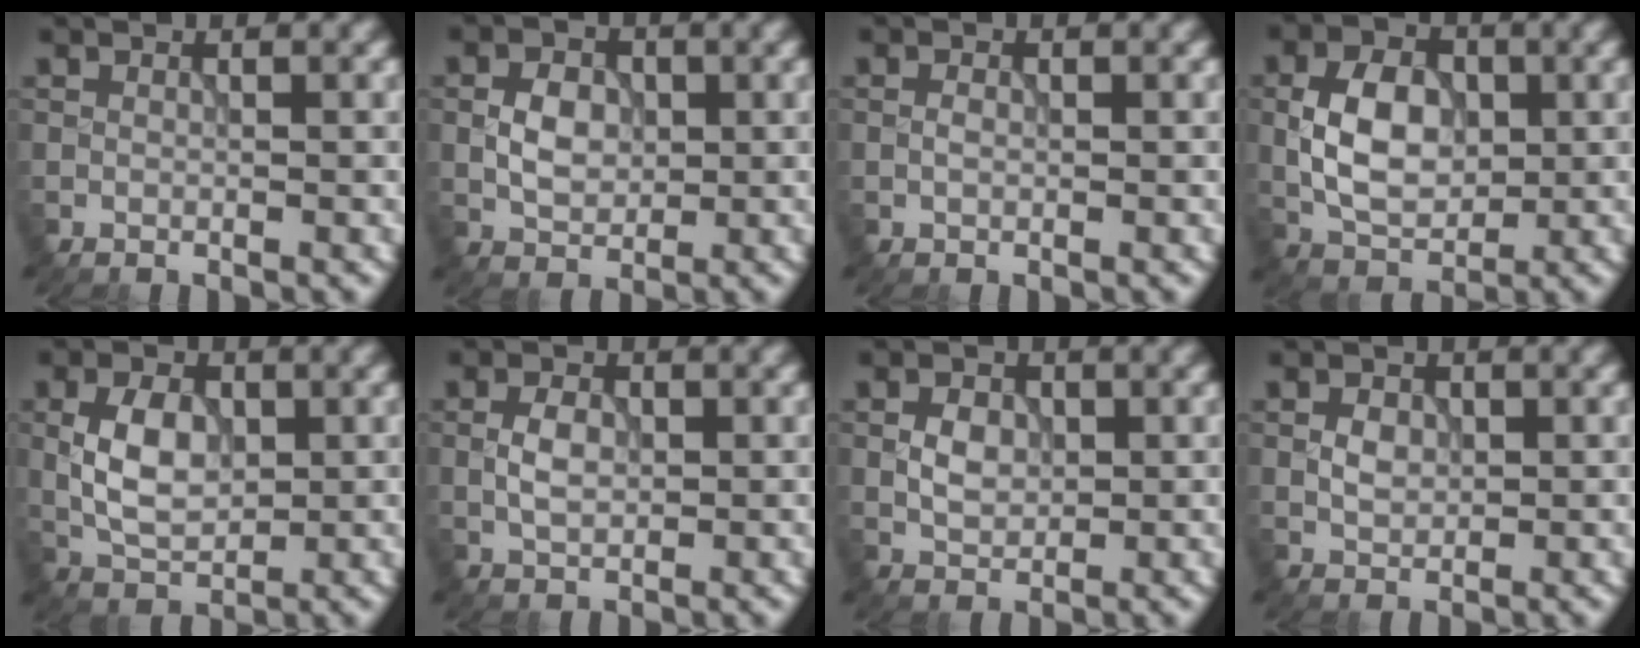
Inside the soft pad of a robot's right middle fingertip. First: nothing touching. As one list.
[{"total": 3.3, "force": [0.0, 2.4, 2.3], "torque": [-0.044, 0.001, -0.003]}, {"total": 0.8, "force": [-0.1, 0.5, 0.6], "torque": [-0.013, 0.001, -0.004]}, {"total": 6.1, "force": [0.0, 4.1, 4.5], "torque": [-0.084, 0.002, -0.002]}, {"total": 4.7, "force": [0.2, 3.0, 3.7], "torque": [-0.073, 0.002, 0.004]}, {"total": 2.6, "force": [-0.1, 1.6, 2.0], "torque": [-0.040, 0.003, -0.004]}, {"total": 2.5, "force": [0.1, 1.9, 1.7], "torque": [-0.031, 0.001, 0.000]}, {"total": 2.0, "force": [0.1, 1.4, 1.3], "torque": [-0.024, 0.000, 0.001]}]